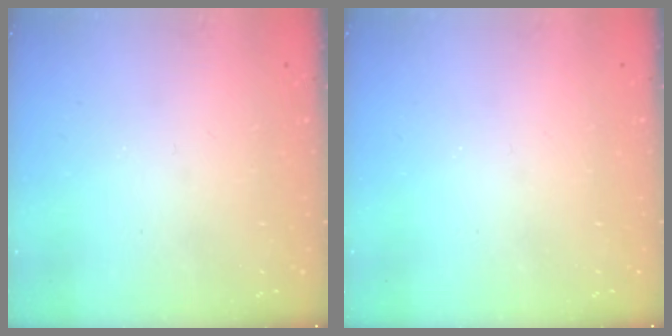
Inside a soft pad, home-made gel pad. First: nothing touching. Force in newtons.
{"total": 0.0}